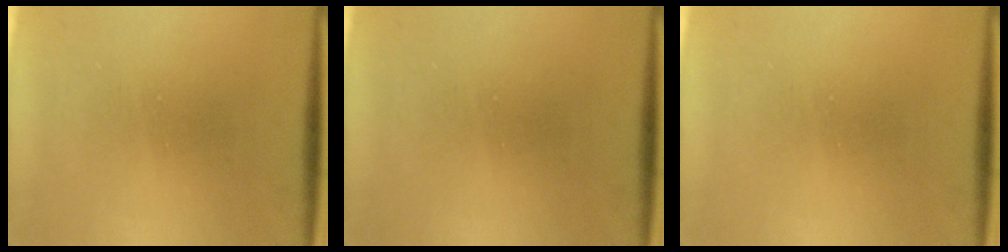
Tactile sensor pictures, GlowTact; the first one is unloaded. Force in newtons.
{"total": 0.0}
{"total": 0.0}